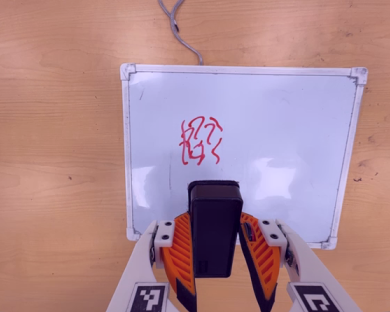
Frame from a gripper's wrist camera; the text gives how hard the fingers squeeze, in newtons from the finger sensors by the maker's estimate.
{"total": 4.9, "left": 4.4, "right": 5.5}